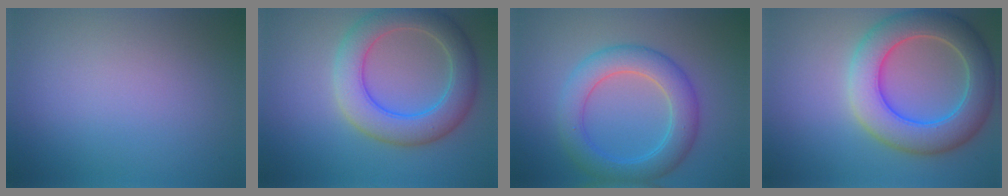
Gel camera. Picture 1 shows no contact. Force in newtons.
{"total": 6.3, "press": 6.3, "slide": 0.3}
{"total": 5.3, "press": 5.3, "slide": 0.2}
{"total": 7.8, "press": 7.8, "slide": 0.4}